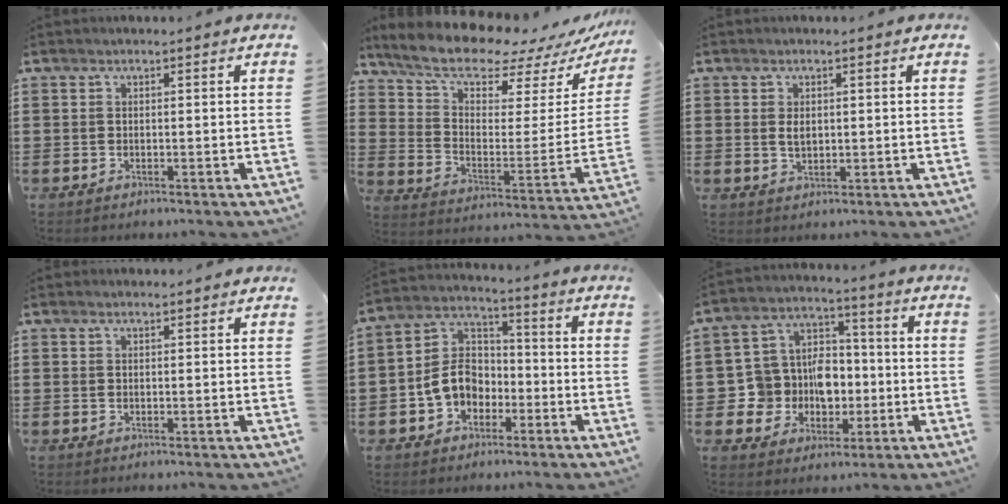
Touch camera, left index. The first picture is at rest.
{"total": 10.3, "force": [9.2, 2.6, 3.7], "torque": [-0.105, -0.066, 0.160]}
{"total": 2.0, "force": [0.4, 1.1, 1.6], "torque": [-0.036, 0.005, 0.007]}
{"total": 0.7, "force": [0.6, 0.2, 0.2], "torque": [-0.006, 0.000, 0.013]}
{"total": 7.2, "force": [-2.5, 5.8, 3.5], "torque": [-0.102, 0.009, -0.057]}
{"total": 9.7, "force": [-0.6, 9.1, 3.5], "torque": [-0.100, 0.002, -0.002]}